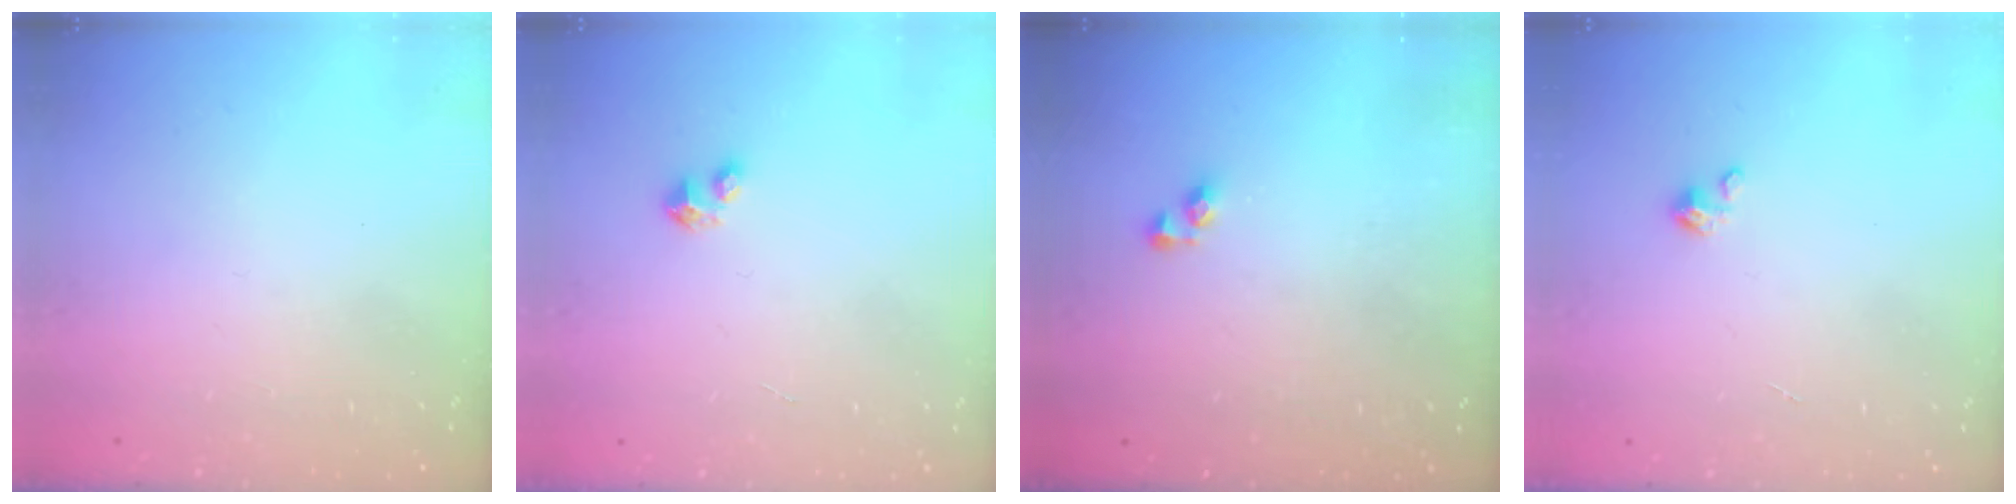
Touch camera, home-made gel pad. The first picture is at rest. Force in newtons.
{"total": 2.8, "press": 2.8, "slide": 0.1}
{"total": 3.7, "press": 3.7, "slide": 0.2}
{"total": 1.4, "press": 1.4, "slide": 0.3}